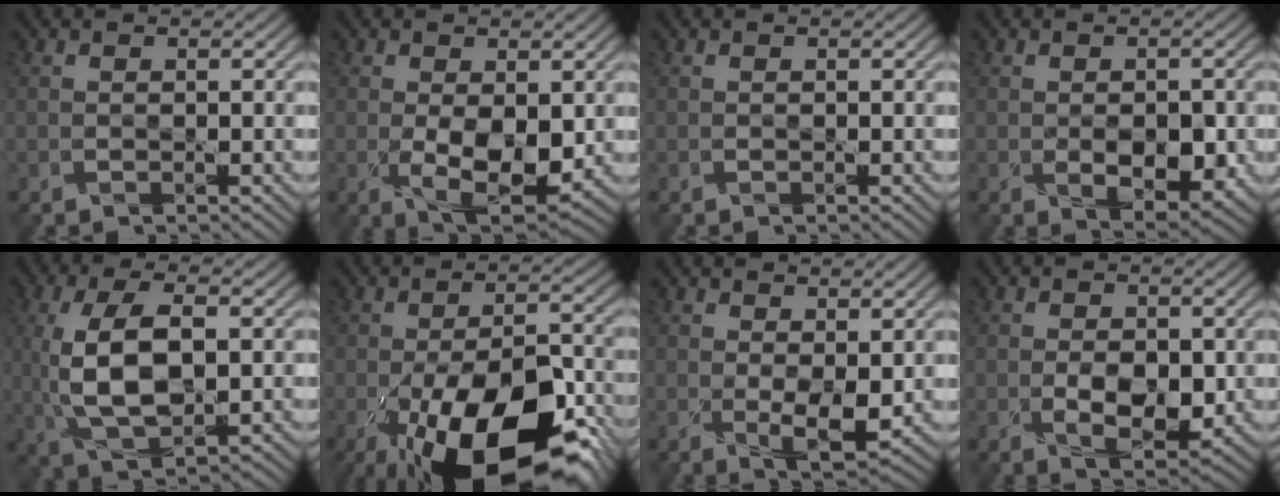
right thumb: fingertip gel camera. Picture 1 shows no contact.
{"total": 6.9, "force": [-0.6, 3.7, 5.8], "torque": [-0.120, -0.020, 0.000]}
{"total": 0.0}
{"total": 4.9, "force": [-0.9, 2.9, 3.9], "torque": [-0.066, -0.016, -0.008]}
{"total": 10.2, "force": [0.6, 4.8, 8.9], "torque": [-0.192, 0.004, 0.011]}
{"total": 18.7, "force": [-8.8, 8.2, 14.4], "torque": [-0.240, -0.021, -0.137]}
{"total": 3.6, "force": [0.5, 1.5, 3.2], "torque": [-0.068, -0.014, 0.015]}
{"total": 5.2, "force": [-0.8, 3.0, 4.2], "torque": [-0.074, -0.012, -0.010]}